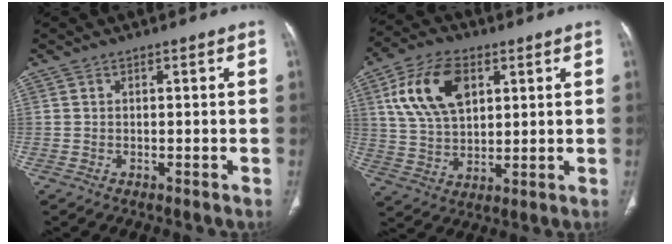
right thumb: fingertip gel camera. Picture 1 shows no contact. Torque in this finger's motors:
{"motor_torque": [-0.62, 0.91, 1.03, 0.06, 0.32]}